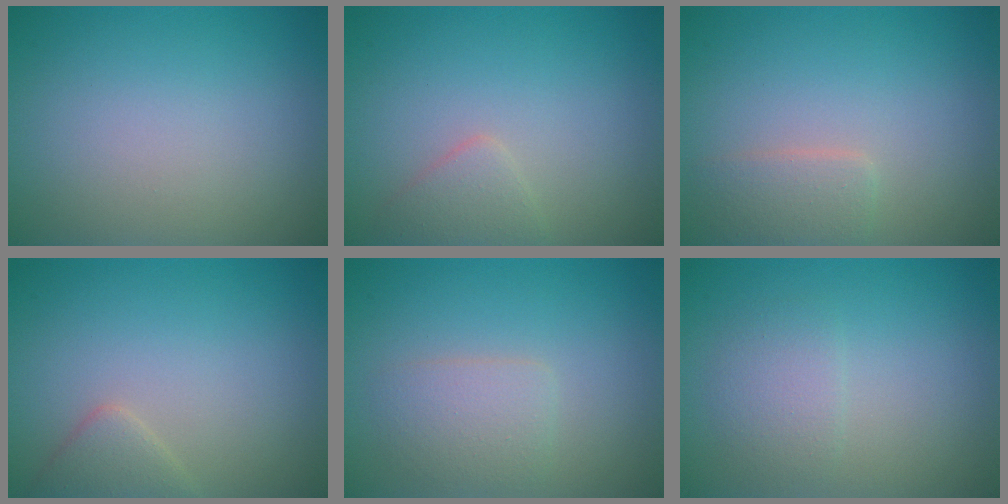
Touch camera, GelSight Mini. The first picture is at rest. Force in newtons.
{"total": 1.7, "press": 1.7, "slide": 0.1}
{"total": 2.0, "press": 2.0, "slide": 0.1}
{"total": 1.9, "press": 1.9, "slide": 0.1}
{"total": 2.3, "press": 2.3, "slide": 0.1}
{"total": 1.8, "press": 1.8, "slide": 0.1}